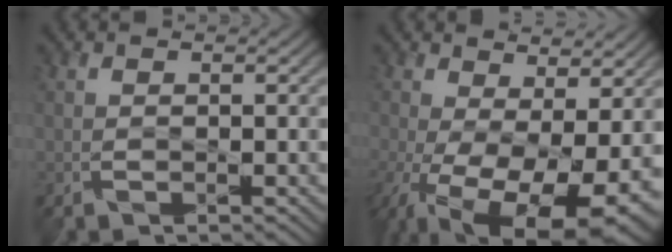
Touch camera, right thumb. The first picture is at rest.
{"total": 16.1, "force": [-4.6, 8.4, 13.0], "torque": [-0.250, -0.065, -0.030]}